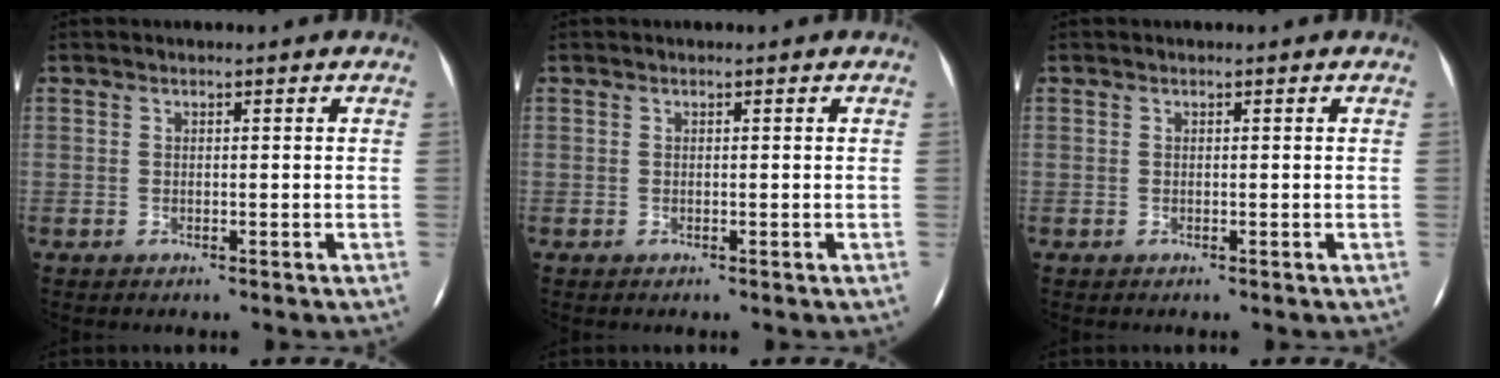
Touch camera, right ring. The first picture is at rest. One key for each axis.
{"total": 0.0}
{"total": 0.0}